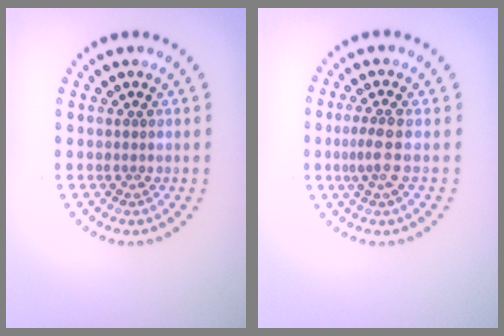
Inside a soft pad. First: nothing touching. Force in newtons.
{"total": 2.0, "press": 1.7, "slide": 1.1}